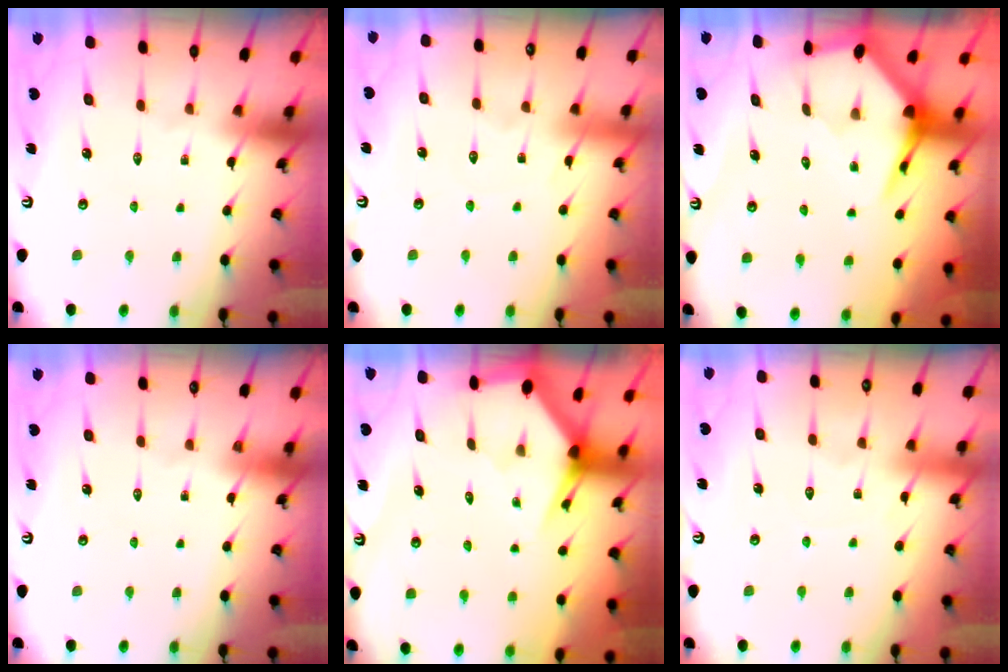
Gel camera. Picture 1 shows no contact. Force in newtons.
{"total": 2.1, "press": 2.1, "slide": 0.3}
{"total": 4.8, "press": 4.8, "slide": 0.5}
{"total": 0.0}
{"total": 2.6, "press": 2.6, "slide": 0.2}
{"total": 3.4, "press": 3.4, "slide": 0.4}